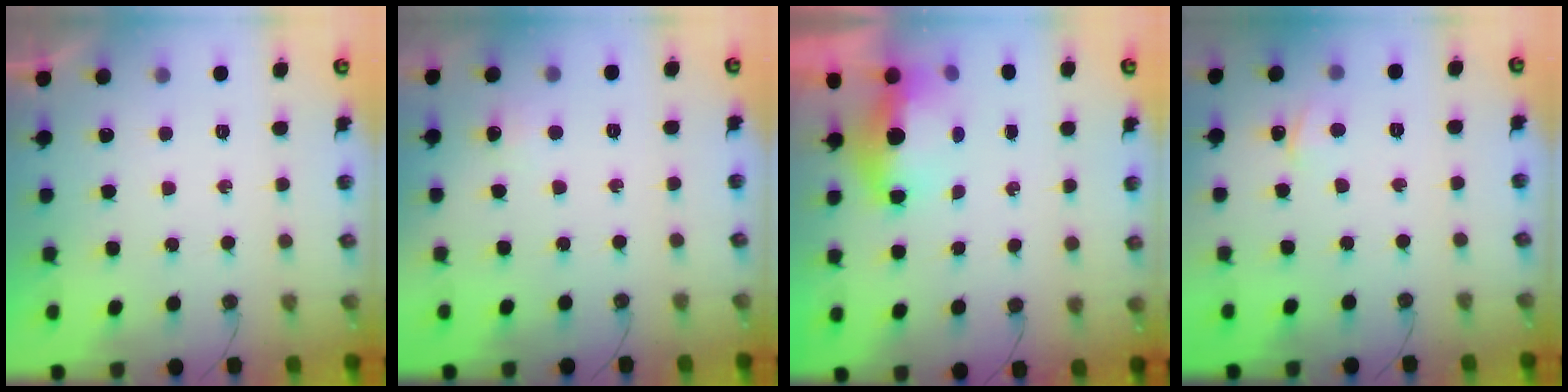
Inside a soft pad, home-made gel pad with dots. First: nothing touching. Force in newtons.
{"total": 4.7, "press": 4.5, "slide": 1.0}
{"total": 6.1, "press": 5.7, "slide": 2.1}
{"total": 1.6, "press": 1.5, "slide": 0.2}